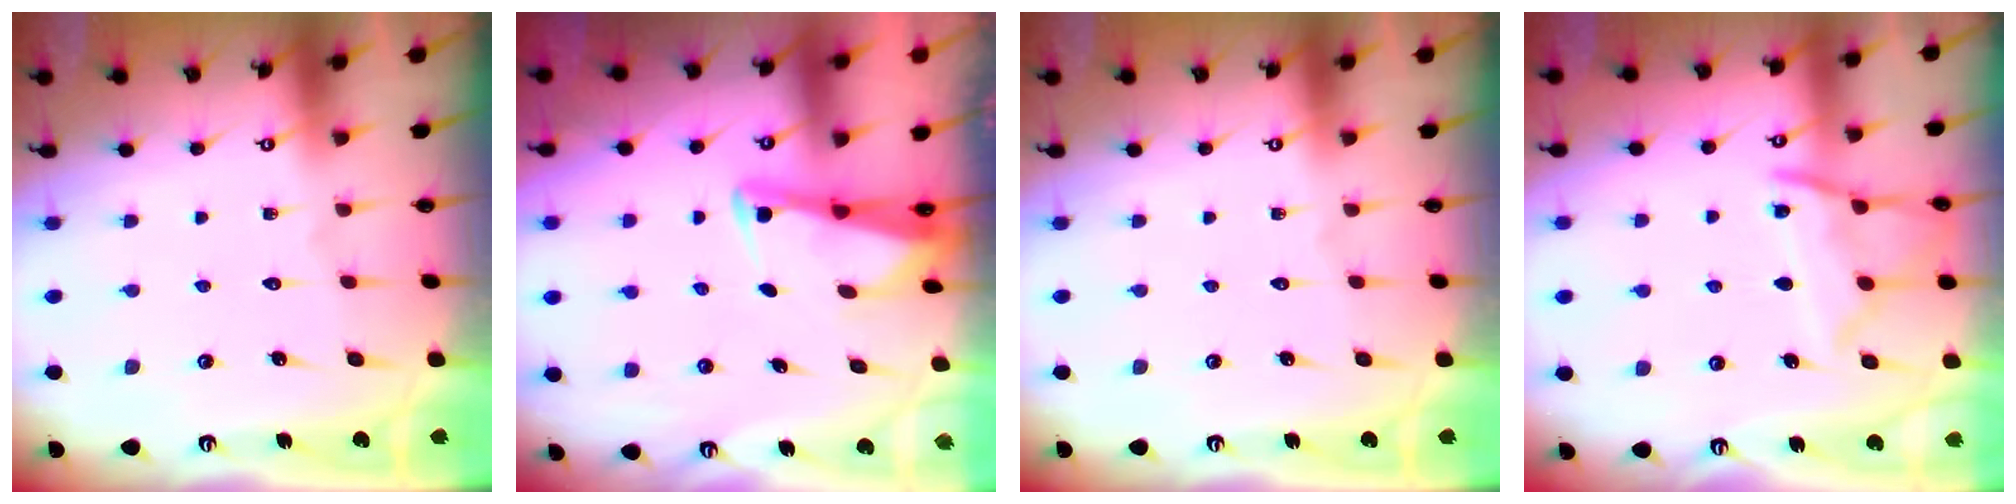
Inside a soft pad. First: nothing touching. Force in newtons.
{"total": 2.7, "press": 2.7, "slide": 0.3}
{"total": 0.0}
{"total": 12.2, "press": 12.1, "slide": 1.1}